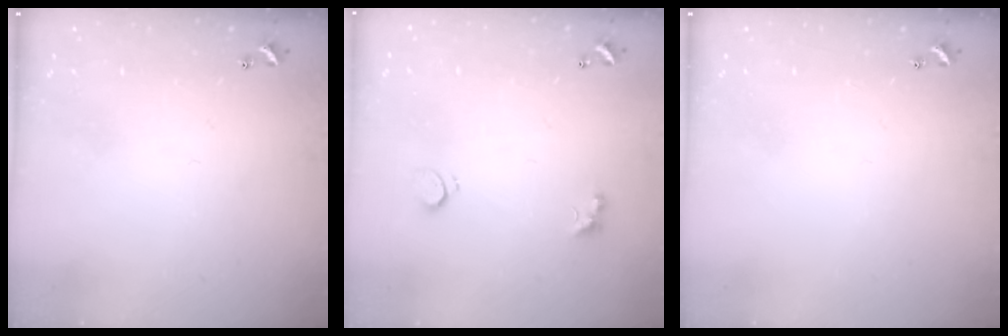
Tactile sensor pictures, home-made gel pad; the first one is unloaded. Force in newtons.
{"total": 3.1, "press": 2.8, "slide": 1.3}
{"total": 0.0}